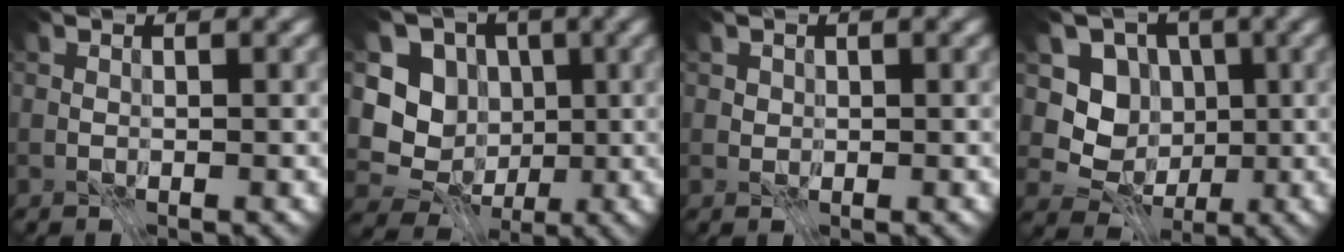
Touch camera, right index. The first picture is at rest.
{"total": 8.1, "force": [-0.6, 7.2, 3.8], "torque": [-0.062, -0.010, -0.019]}
{"total": 0.7, "force": [0.2, 0.7, 0.2], "torque": [-0.005, -0.004, 0.008]}
{"total": 5.6, "force": [-0.3, 5.0, 2.4], "torque": [-0.034, -0.011, -0.018]}